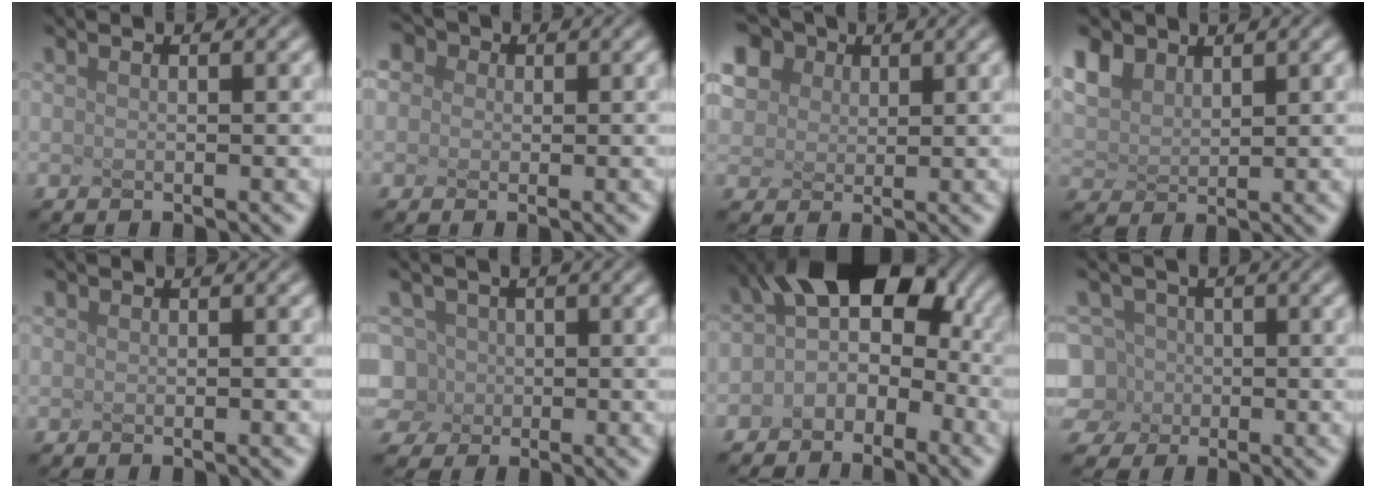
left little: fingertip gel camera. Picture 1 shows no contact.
{"total": 2.3, "force": [1.0, 1.9, 0.8], "torque": [-0.041, 0.017, 0.027]}
{"total": 6.4, "force": [3.7, 4.7, 2.3], "torque": [-0.111, 0.024, 0.096]}
{"total": 1.9, "force": [1.5, 1.1, 0.4], "torque": [-0.057, 0.002, 0.067]}
{"total": 1.0, "force": [-0.5, -0.5, -0.6], "torque": [-0.008, -0.008, 0.014]}
{"total": 2.3, "force": [-1.4, 1.8, -0.3], "torque": [-0.034, 0.009, 0.015]}
{"total": 5.2, "force": [-1.7, 3.4, 3.5], "torque": [-0.063, 0.005, -0.010]}
{"total": 4.0, "force": [-2.4, 3.2, -0.1], "torque": [-0.029, 0.011, -0.020]}